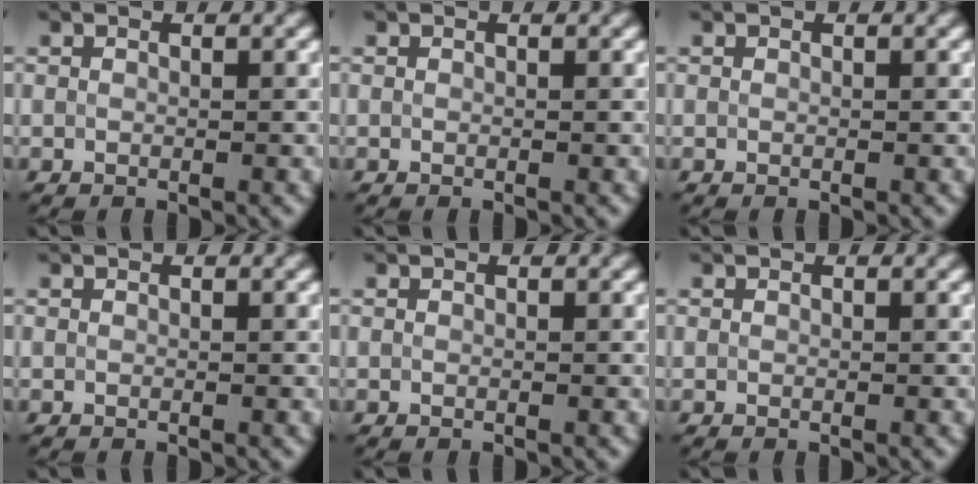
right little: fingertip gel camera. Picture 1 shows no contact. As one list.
[{"total": 0.0}, {"total": 0.0}, {"total": 0.0}, {"total": 0.0}, {"total": 0.0}]